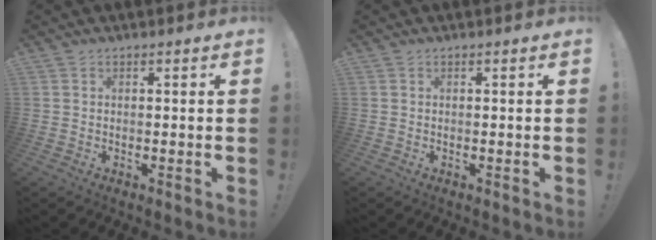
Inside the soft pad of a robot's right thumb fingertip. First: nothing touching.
{"total": 0.0}